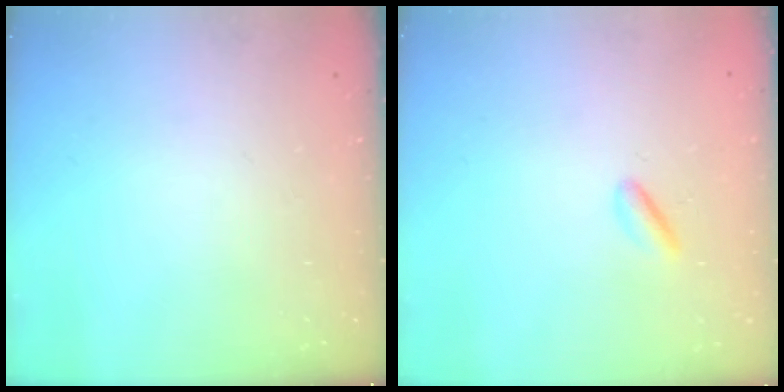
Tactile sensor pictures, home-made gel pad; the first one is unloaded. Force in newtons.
{"total": 2.2, "press": 2.1, "slide": 0.6}